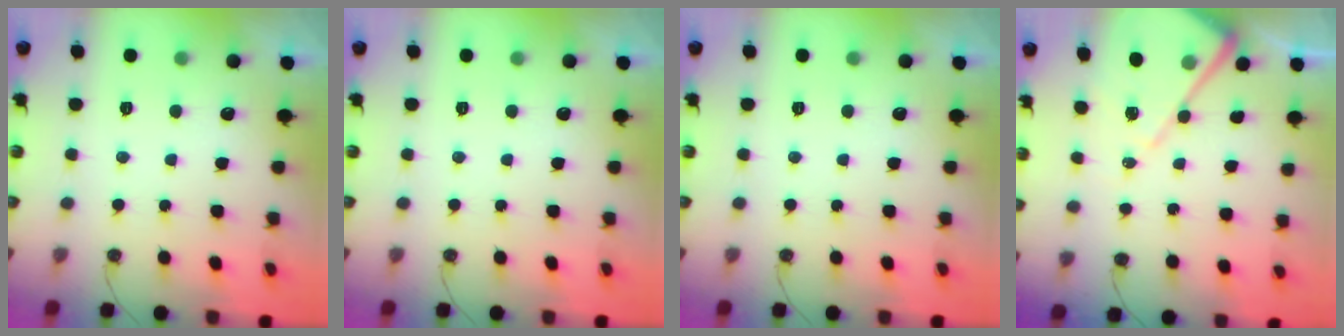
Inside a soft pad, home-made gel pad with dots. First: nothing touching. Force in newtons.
{"total": 0.0}
{"total": 0.0}
{"total": 11.2, "press": 11.2, "slide": 0.8}